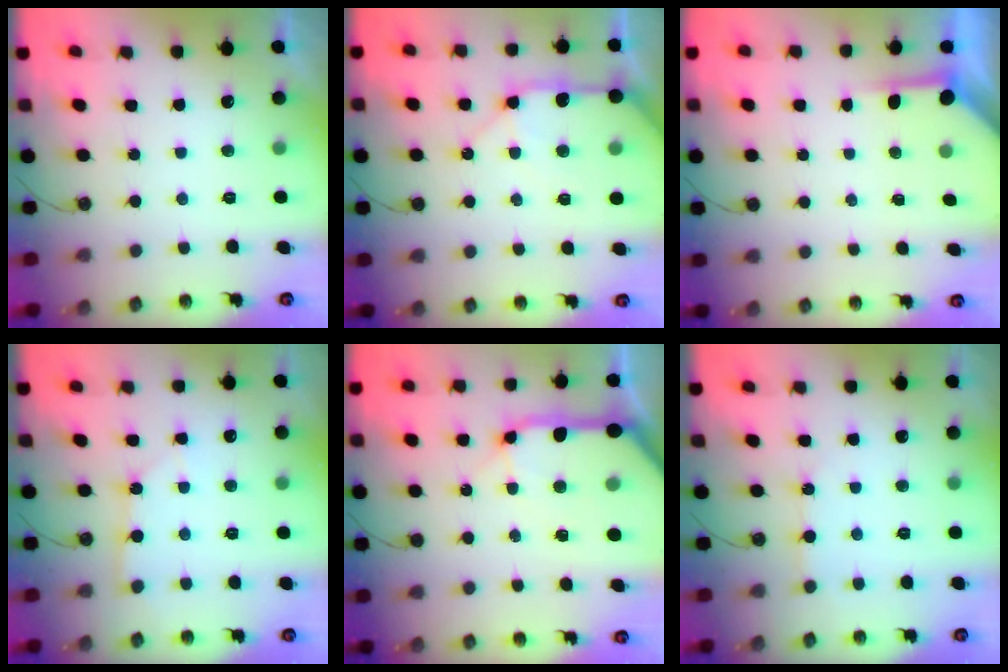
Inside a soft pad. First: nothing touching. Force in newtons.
{"total": 13.1, "press": 13.0, "slide": 1.8}
{"total": 3.5, "press": 3.4, "slide": 0.5}
{"total": 2.5, "press": 2.5, "slide": 0.3}
{"total": 19.7, "press": 19.5, "slide": 3.2}
{"total": 3.7, "press": 3.7, "slide": 0.5}